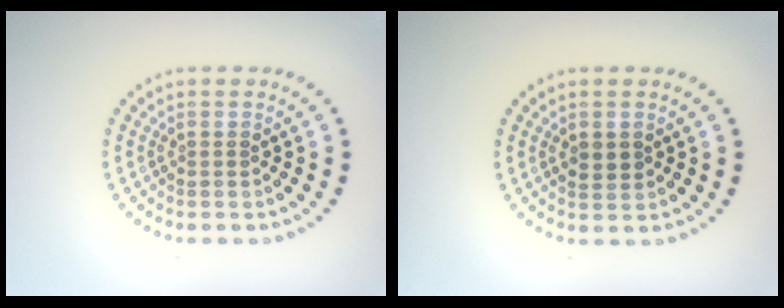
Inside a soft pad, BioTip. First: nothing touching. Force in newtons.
{"total": 1.6, "press": 1.6, "slide": 0.2}